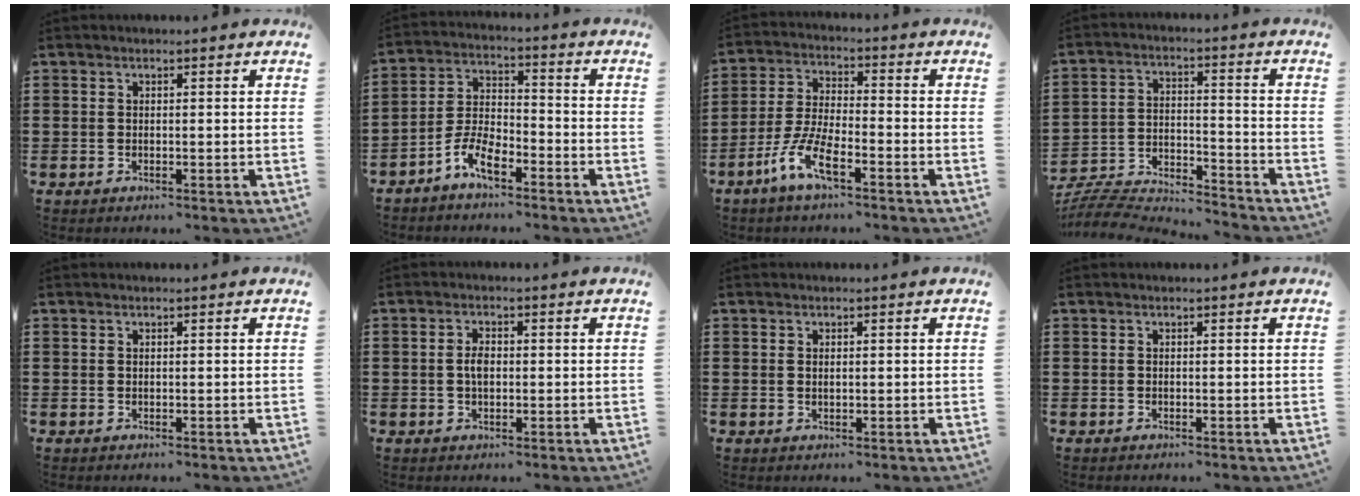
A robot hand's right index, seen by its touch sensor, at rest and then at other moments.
{"total": 6.4, "force": [-4.3, 2.5, 4.1], "torque": [-0.103, 0.003, -0.088]}
{"total": 7.6, "force": [-4.7, 1.8, 5.7], "torque": [-0.138, -0.008, -0.092]}
{"total": 6.2, "force": [-6.1, 0.7, 1.1], "torque": [-0.036, -0.003, -0.127]}
{"total": 0.0}
{"total": 2.6, "force": [-0.1, 1.3, 2.3], "torque": [-0.045, 0.005, -0.003]}
{"total": 0.7, "force": [0.2, 0.3, 0.6], "torque": [-0.013, 0.001, 0.003]}
{"total": 0.0}